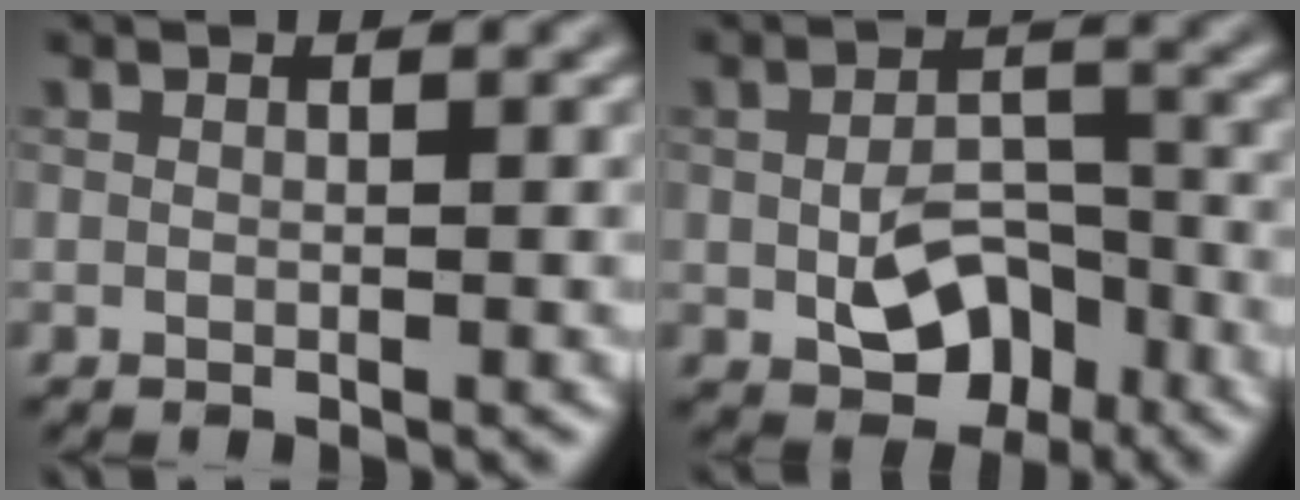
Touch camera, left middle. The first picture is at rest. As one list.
[{"total": 5.6, "force": [-1.9, 3.6, 3.8], "torque": [-0.062, -0.007, -0.025]}]